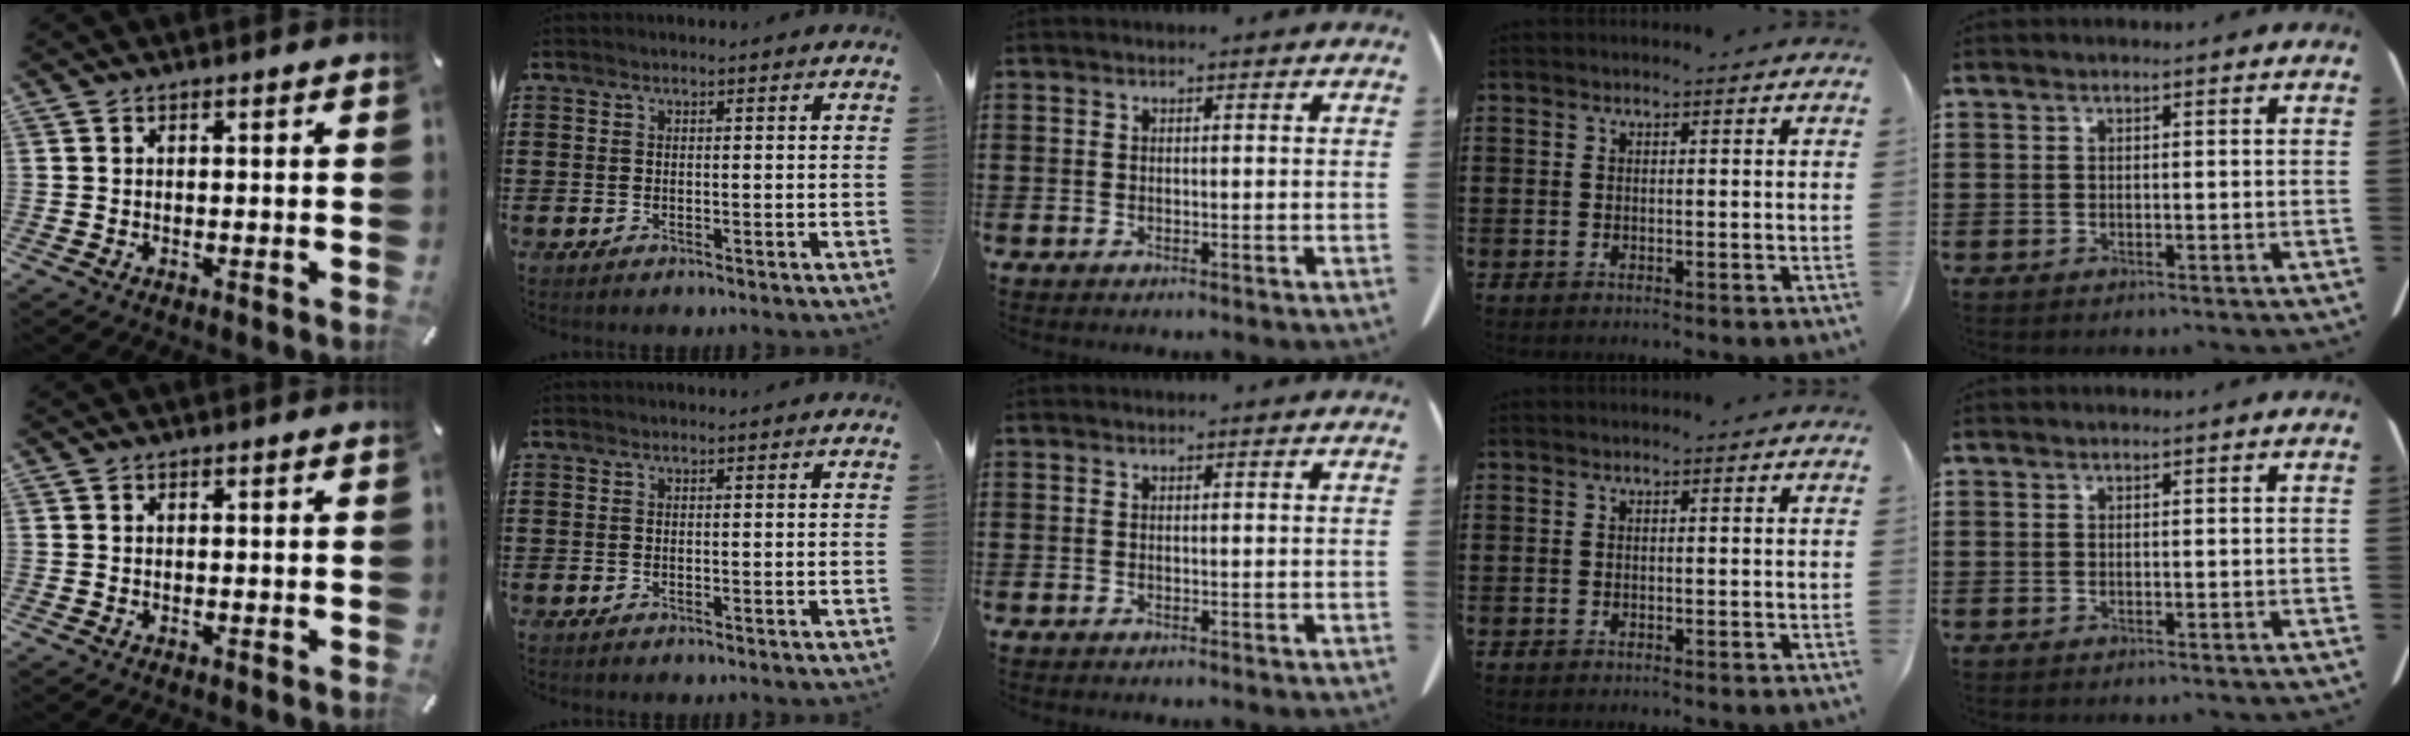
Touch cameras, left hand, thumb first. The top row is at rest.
{}